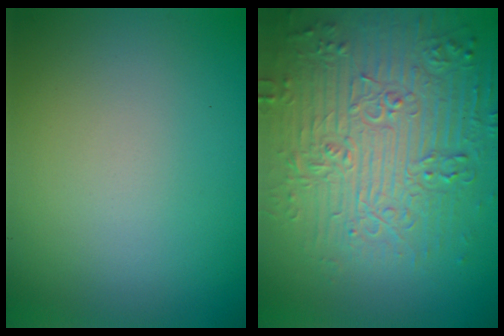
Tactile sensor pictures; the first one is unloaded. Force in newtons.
{"total": 8.6, "press": 6.5, "slide": 5.5}